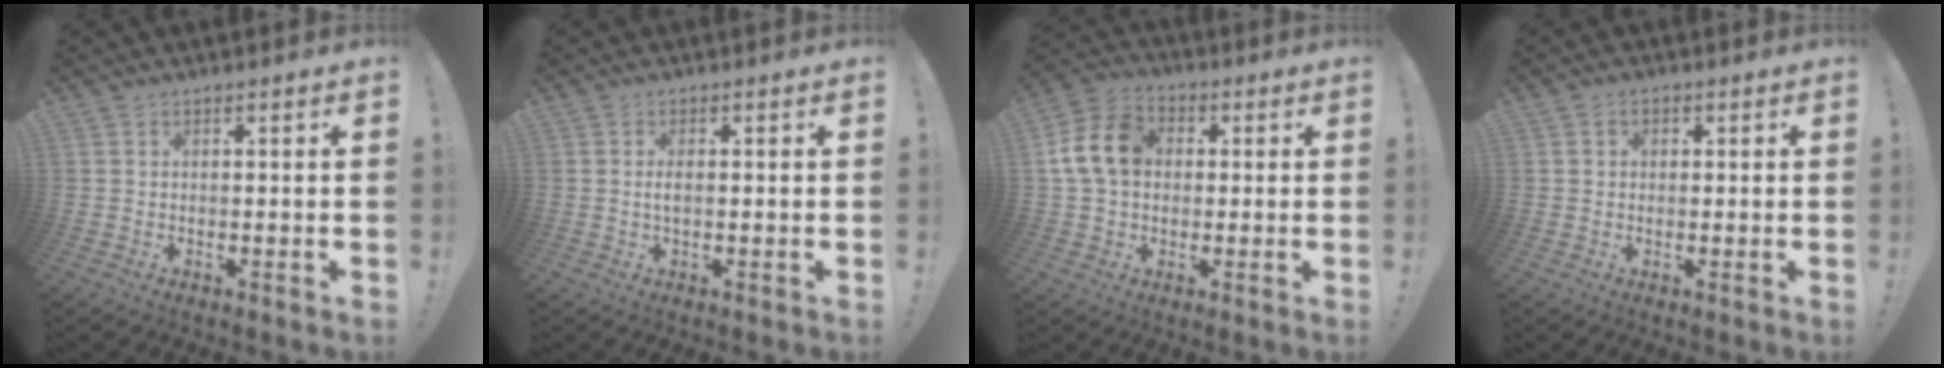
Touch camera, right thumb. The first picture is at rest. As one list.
[{"total": 1.8, "force": [-0.2, 0.6, 1.7], "torque": [-0.024, -0.002, -0.006]}, {"total": 13.2, "force": [2.1, 10.2, 8.1], "torque": [-0.143, 0.014, 0.045]}, {"total": 1.6, "force": [0.0, 1.4, 0.7], "torque": [-0.004, 0.002, -0.003]}]